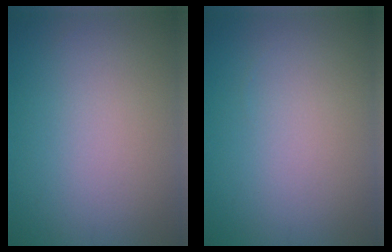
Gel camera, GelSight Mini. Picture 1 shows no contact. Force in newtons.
{"total": 0.0}